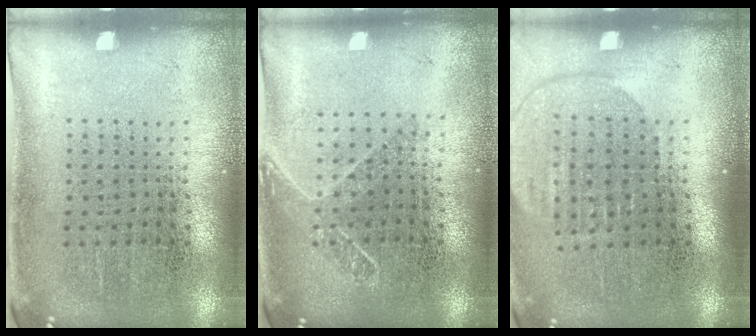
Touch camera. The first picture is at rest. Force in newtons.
{"total": 1.5, "press": 1.2, "slide": 0.9}
{"total": 1.7, "press": 1.5, "slide": 0.8}